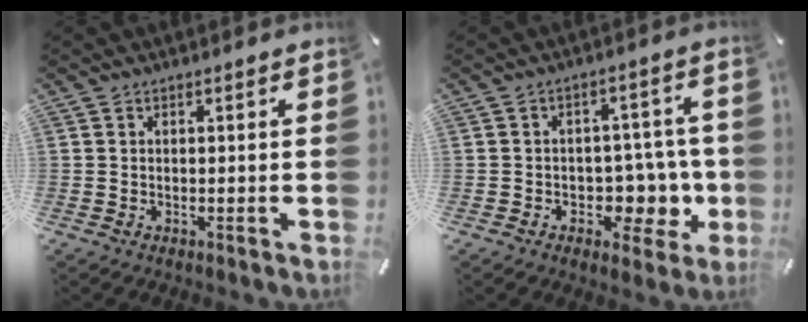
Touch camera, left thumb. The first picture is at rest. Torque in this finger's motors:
{"motor_torque": [-0.19, 0.39, 0.06, 0.11, 0.10]}